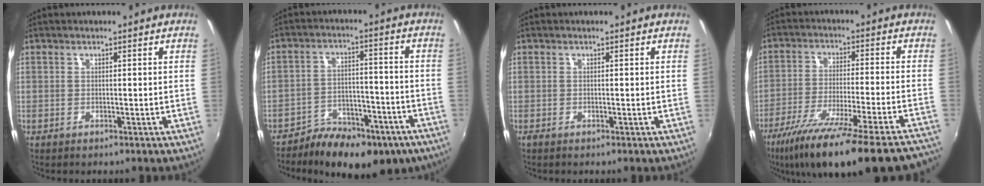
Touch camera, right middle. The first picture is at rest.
{"total": 16.3, "force": [-11.8, 7.4, 8.4], "torque": [-0.145, -0.004, -0.156]}
{"total": 0.0}
{"total": 26.7, "force": [-22.2, 1.6, 14.6], "torque": [-0.246, -0.084, -0.330]}